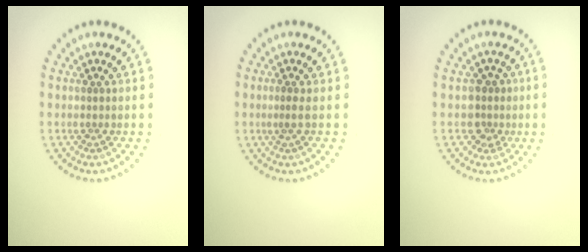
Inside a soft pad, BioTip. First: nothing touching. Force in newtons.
{"total": 0.9, "press": 0.3, "slide": 0.9}
{"total": 2.0, "press": 1.7, "slide": 1.0}